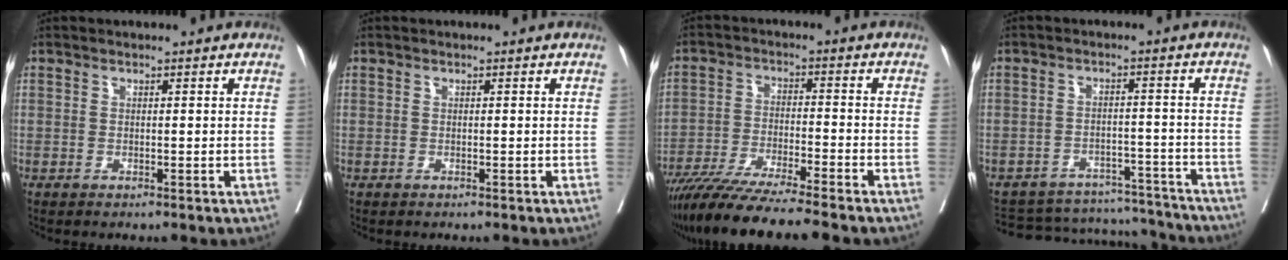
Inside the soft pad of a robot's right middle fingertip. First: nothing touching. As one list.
[{"total": 0.0}, {"total": 12.2, "force": [-10.4, -1.1, 6.3], "torque": [-0.097, -0.031, -0.175]}, {"total": 14.1, "force": [-13.5, 3.9, 1.5], "torque": [-0.025, 0.027, -0.172]}]